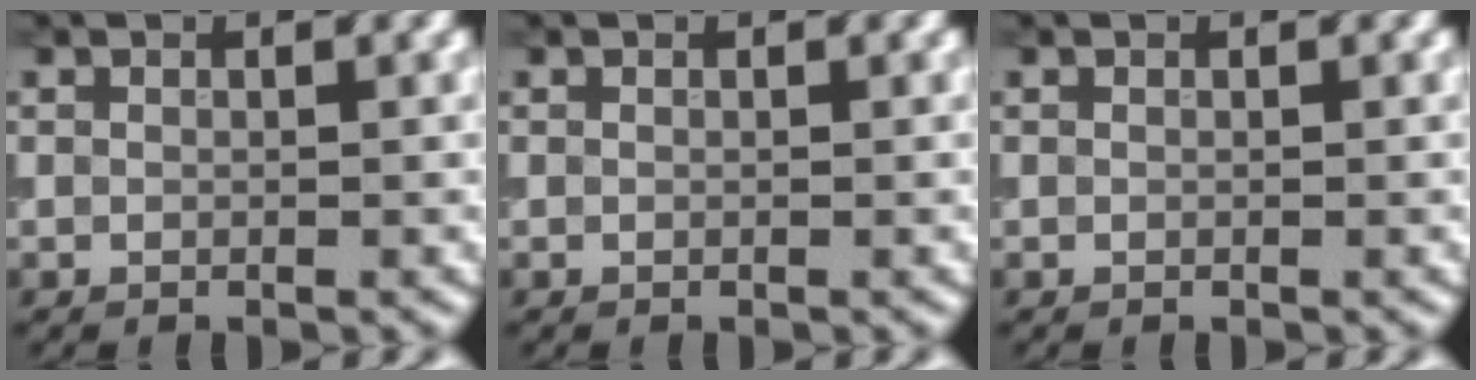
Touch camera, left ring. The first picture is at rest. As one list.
[{"total": 0.0}, {"total": 0.0}]